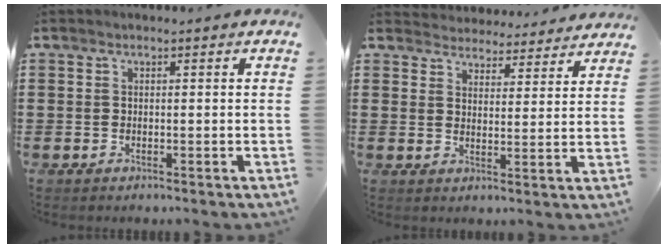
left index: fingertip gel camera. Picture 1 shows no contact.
{"total": 4.1, "force": [4.1, 0.4, -0.4], "torque": [-0.013, -0.023, 0.071]}